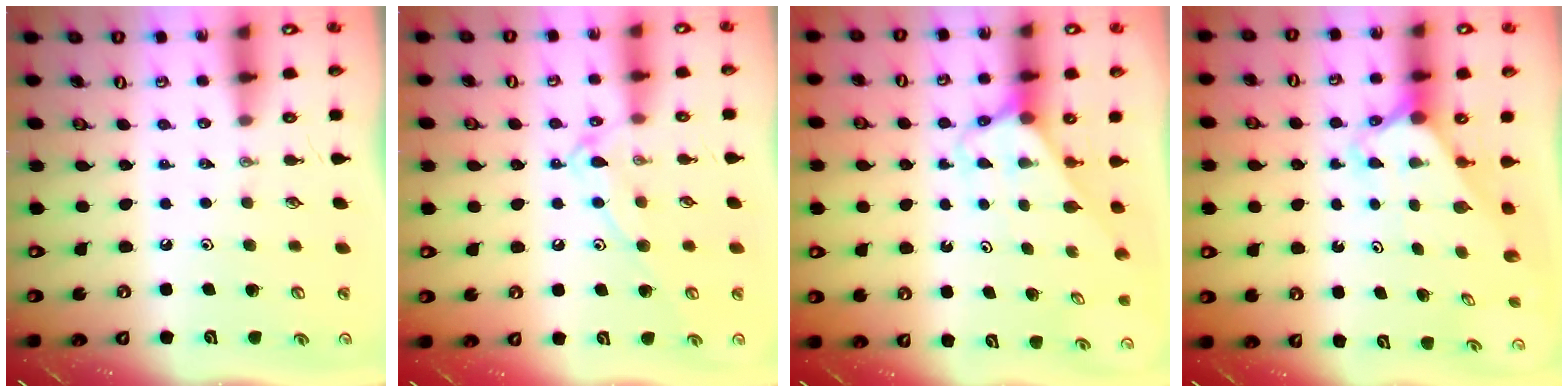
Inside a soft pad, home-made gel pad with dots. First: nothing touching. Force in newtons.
{"total": 12.1, "press": 12.1, "slide": 0.5}
{"total": 2.9, "press": 2.9, "slide": 0.2}
{"total": 2.3, "press": 2.3, "slide": 0.2}